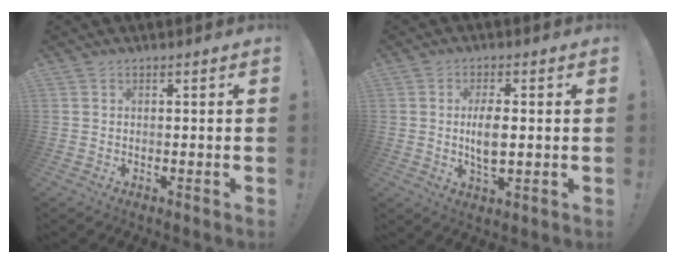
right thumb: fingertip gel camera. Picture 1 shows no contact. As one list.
[{"total": 6.9, "force": [0.1, 3.0, 6.2], "torque": [-0.112, -0.009, -0.006]}]